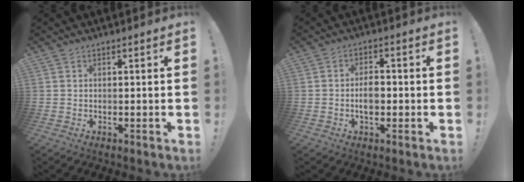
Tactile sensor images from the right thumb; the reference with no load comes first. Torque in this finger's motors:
{"motor_torque": [0.05, 0.08, 0.56, -0.20, 0.00]}